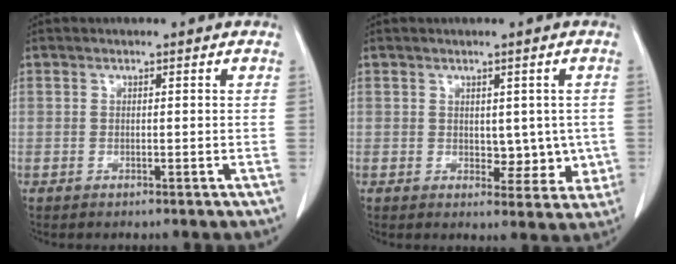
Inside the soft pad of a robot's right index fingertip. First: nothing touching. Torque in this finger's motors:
{"motor_torque": [-0.04, 0.13, 0.04, 0.00]}